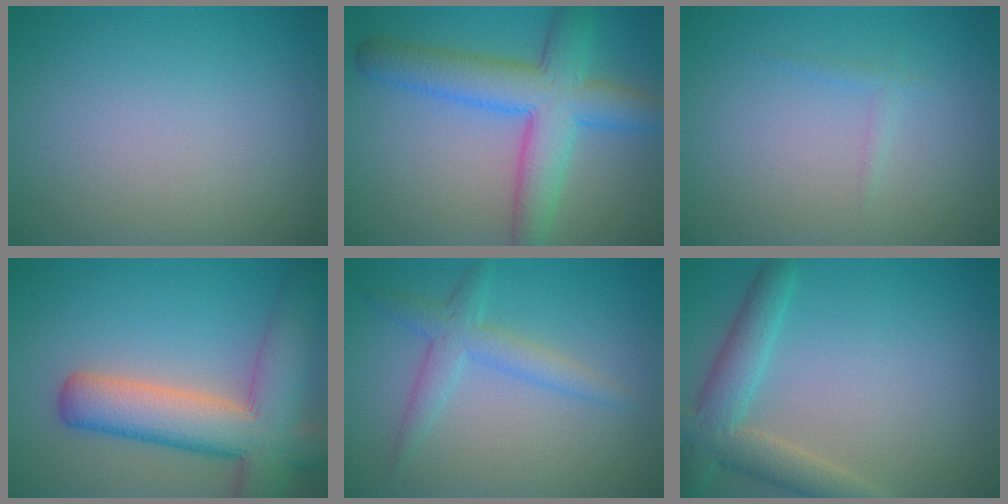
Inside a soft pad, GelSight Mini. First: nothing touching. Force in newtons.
{"total": 7.4, "press": 7.4, "slide": 0.3}
{"total": 0.8, "press": 0.8, "slide": 0.1}
{"total": 9.4, "press": 9.3, "slide": 0.6}
{"total": 2.7, "press": 2.7, "slide": 0.0}
{"total": 4.7, "press": 4.7, "slide": 0.4}